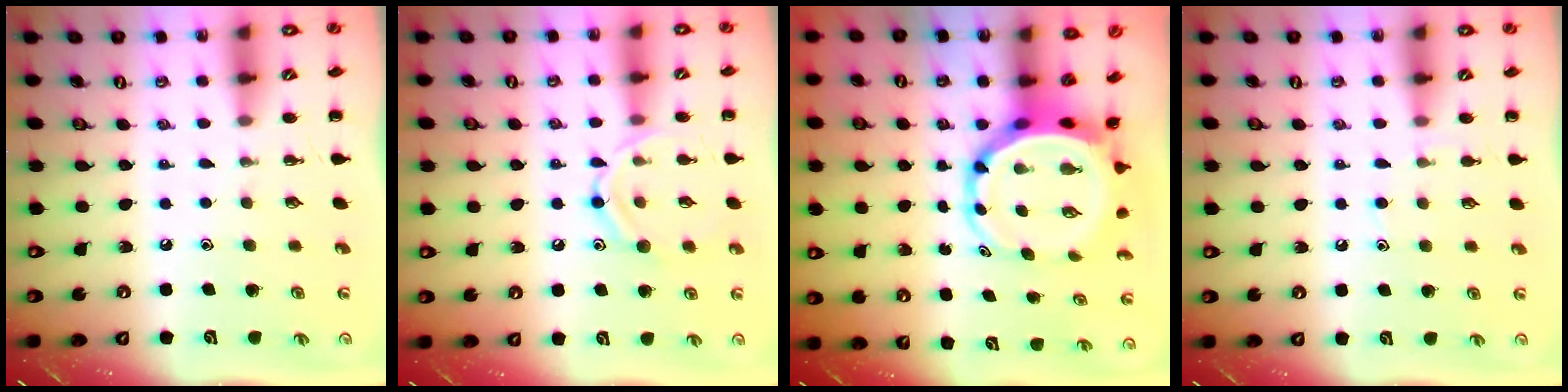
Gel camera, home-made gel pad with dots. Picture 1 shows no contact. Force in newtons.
{"total": 11.9, "press": 11.9, "slide": 0.8}
{"total": 7.6, "press": 7.2, "slide": 2.3}
{"total": 5.9, "press": 5.7, "slide": 1.8}